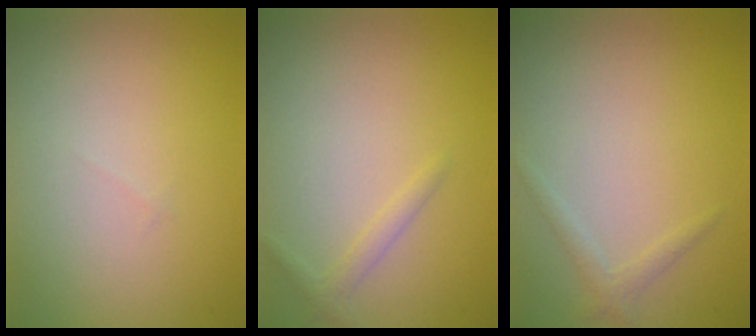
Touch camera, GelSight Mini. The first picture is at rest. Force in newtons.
{"total": 1.1, "press": 1.1, "slide": 0.0}
{"total": 1.1, "press": 1.1, "slide": 0.1}